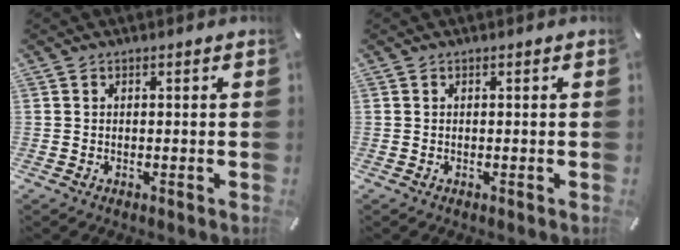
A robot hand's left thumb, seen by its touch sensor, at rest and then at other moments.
{"total": 0.0}